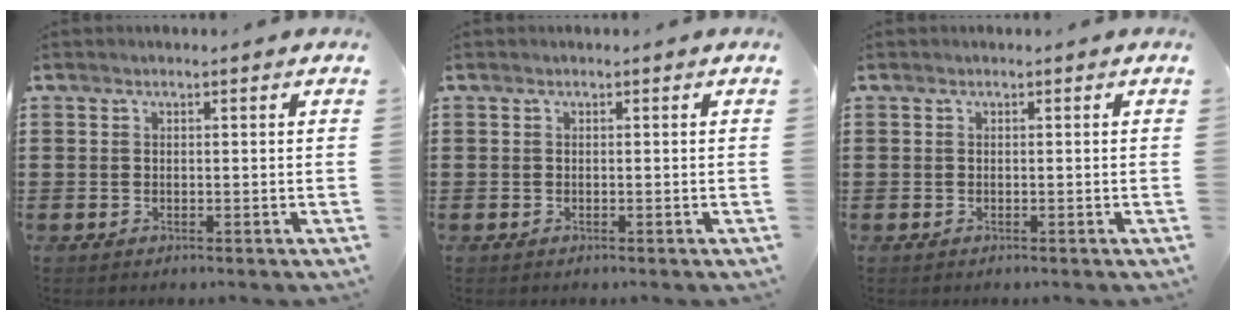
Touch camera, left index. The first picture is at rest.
{"total": 0.0}
{"total": 0.0}